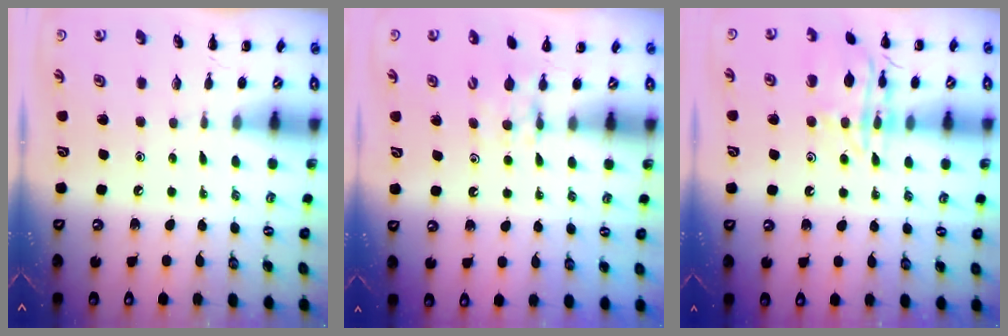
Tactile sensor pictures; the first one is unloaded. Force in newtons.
{"total": 5.1, "press": 4.8, "slide": 1.6}
{"total": 13.8, "press": 13.8, "slide": 1.0}